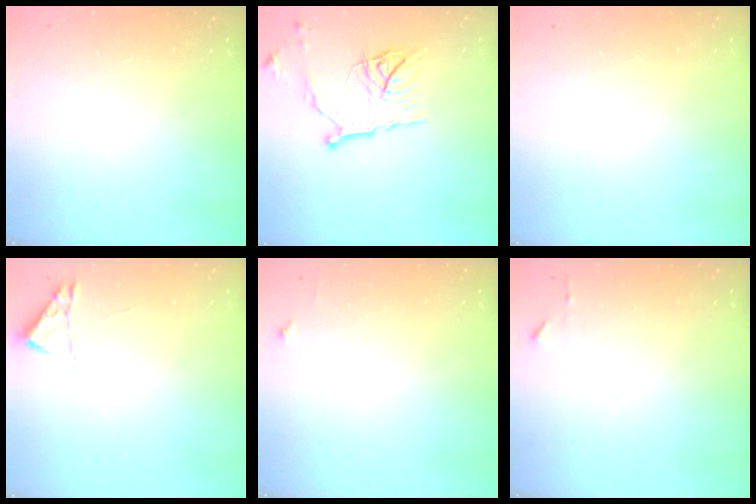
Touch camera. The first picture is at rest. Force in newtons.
{"total": 14.7, "press": 14.7, "slide": 0.2}
{"total": 0.0}
{"total": 1.8, "press": 1.8, "slide": 0.2}
{"total": 4.7, "press": 4.6, "slide": 0.5}
{"total": 5.1, "press": 5.1, "slide": 0.6}